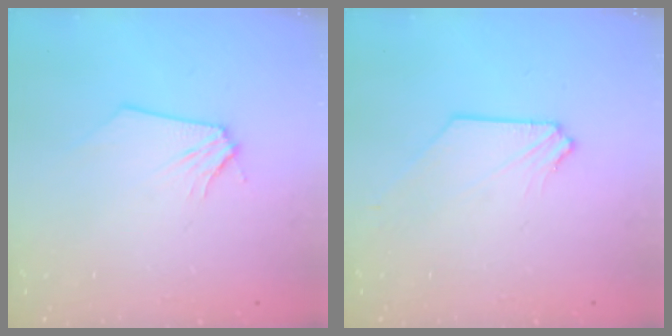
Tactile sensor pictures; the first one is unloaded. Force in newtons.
{"total": 1.4, "press": 1.4, "slide": 0.2}